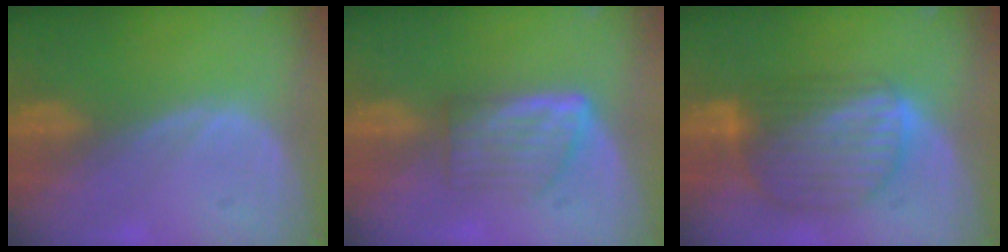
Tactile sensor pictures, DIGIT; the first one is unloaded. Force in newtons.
{"total": 5.8, "press": 5.2, "slide": 2.5}
{"total": 9.3, "press": 7.9, "slide": 4.9}